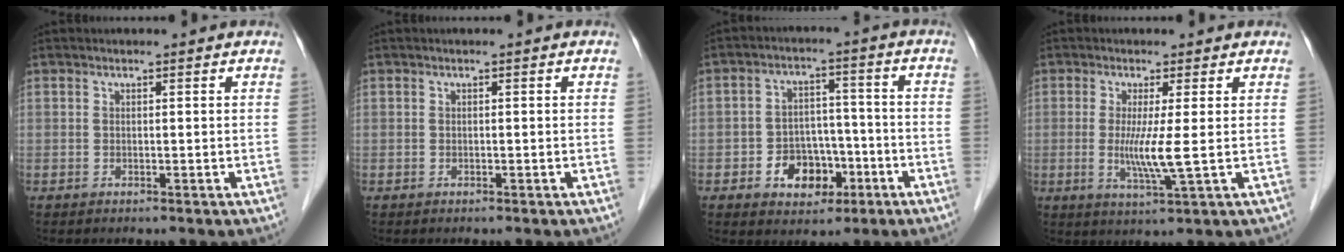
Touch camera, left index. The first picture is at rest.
{"total": 0.0}
{"total": 7.4, "force": [-3.2, 5.3, 4.0], "torque": [-0.070, 0.021, -0.043]}
{"total": 5.6, "force": [-0.1, -0.6, 5.6], "torque": [-0.117, -0.020, -0.003]}